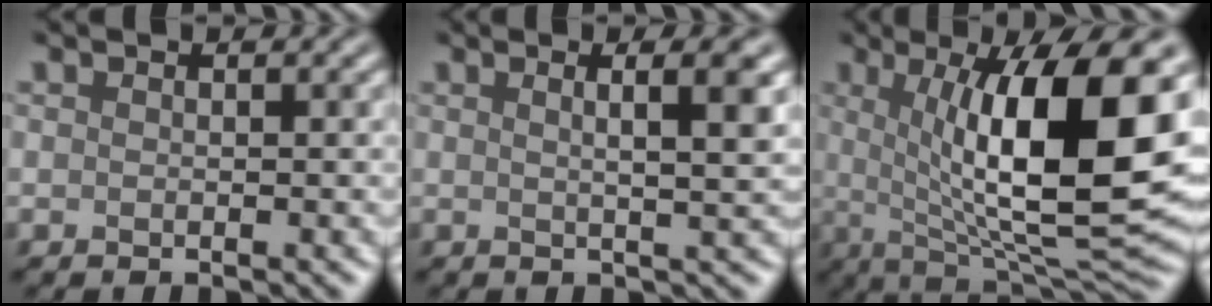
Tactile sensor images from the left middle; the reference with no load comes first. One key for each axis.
{"total": 4.9, "fx": 1.5, "fy": 1.6, "fz": 4.4, "tx": -0.036, "ty": 0.022, "tz": -0.004}
{"total": 14.4, "fx": 2.2, "fy": 4.4, "fz": 13.6, "tx": -0.188, "ty": -0.006, "tz": 0.033}